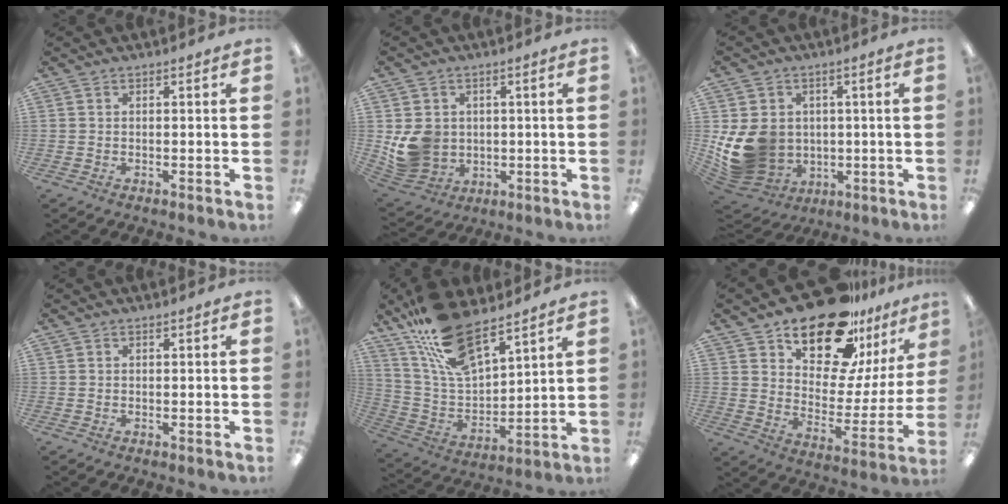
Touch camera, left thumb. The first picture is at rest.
{"total": 9.1, "force": [0.6, 8.4, 3.5], "torque": [-0.083, 0.003, 0.020]}
{"total": 13.5, "force": [-0.8, 11.8, 6.4], "torque": [-0.160, -0.007, -0.004]}
{"total": 0.5, "force": [0.5, 0.2, 0.1], "torque": [-0.002, 0.000, 0.009]}
{"total": 17.3, "force": [13.1, 6.4, 9.3], "torque": [-0.210, -0.068, 0.238]}
{"total": 21.5, "force": [17.0, 9.4, 9.3], "torque": [-0.146, -0.122, 0.296]}